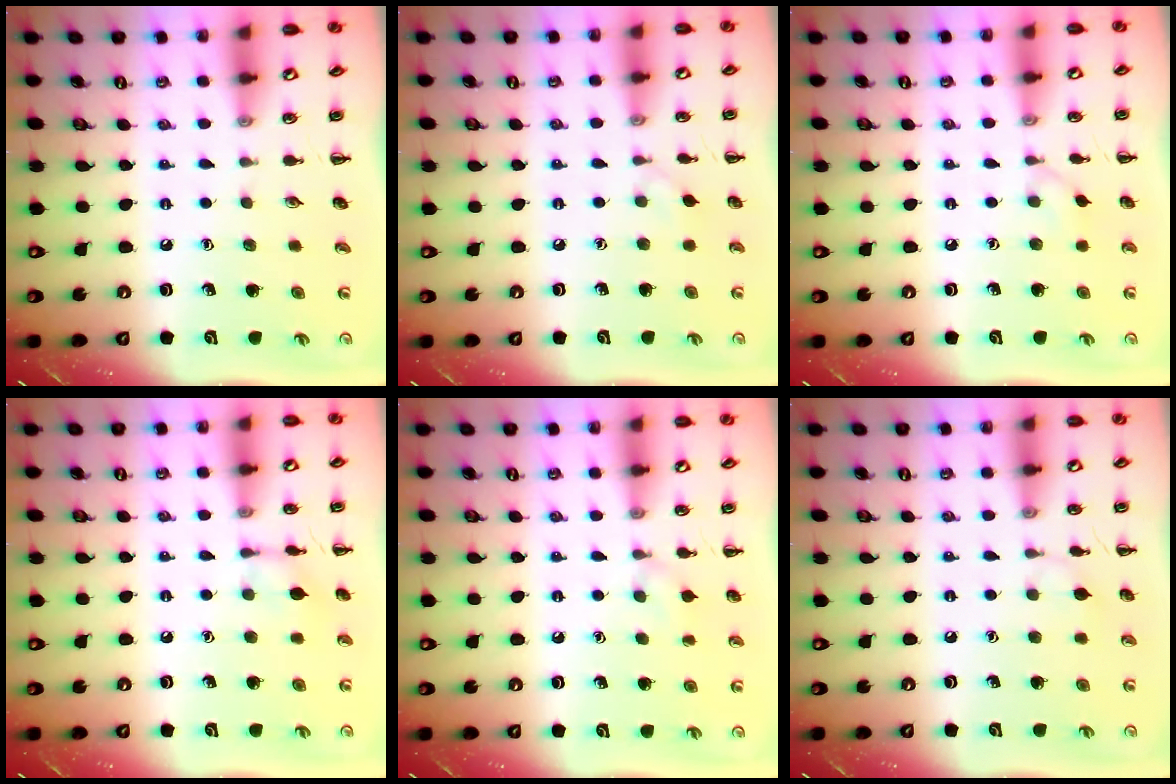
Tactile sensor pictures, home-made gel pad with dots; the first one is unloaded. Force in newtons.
{"total": 3.5, "press": 3.3, "slide": 0.9}
{"total": 2.8, "press": 2.5, "slide": 1.1}
{"total": 6.5, "press": 6.3, "slide": 1.6}
{"total": 6.4, "press": 6.1, "slide": 1.7}
{"total": 5.9, "press": 5.6, "slide": 1.9}